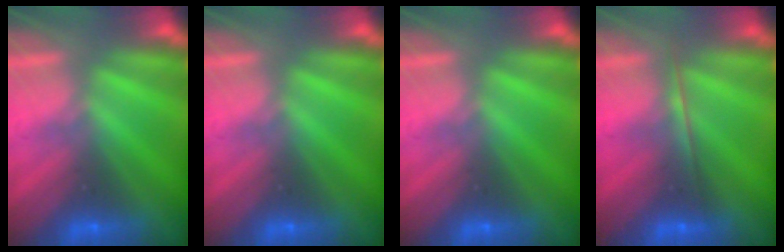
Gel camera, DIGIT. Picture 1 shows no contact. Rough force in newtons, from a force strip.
{"total": 0.0}
{"total": 0.0}
{"total": 1.7}